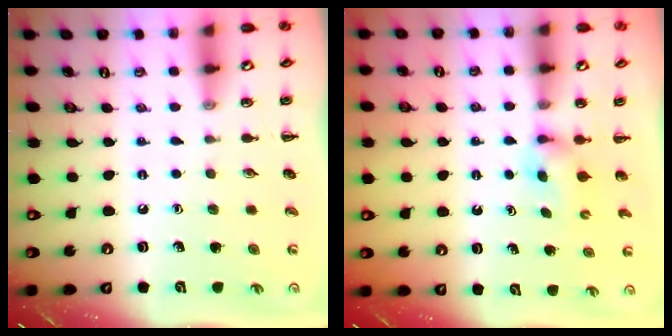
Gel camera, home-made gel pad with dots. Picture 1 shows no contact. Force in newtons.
{"total": 2.9, "press": 2.8, "slide": 1.0}